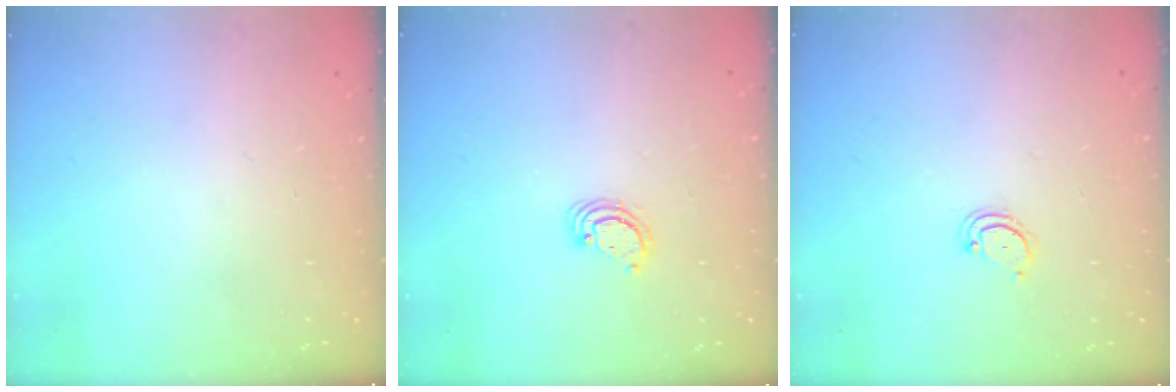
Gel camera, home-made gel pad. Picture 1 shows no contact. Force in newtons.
{"total": 2.9, "press": 2.9, "slide": 0.3}
{"total": 2.3, "press": 2.3, "slide": 0.2}